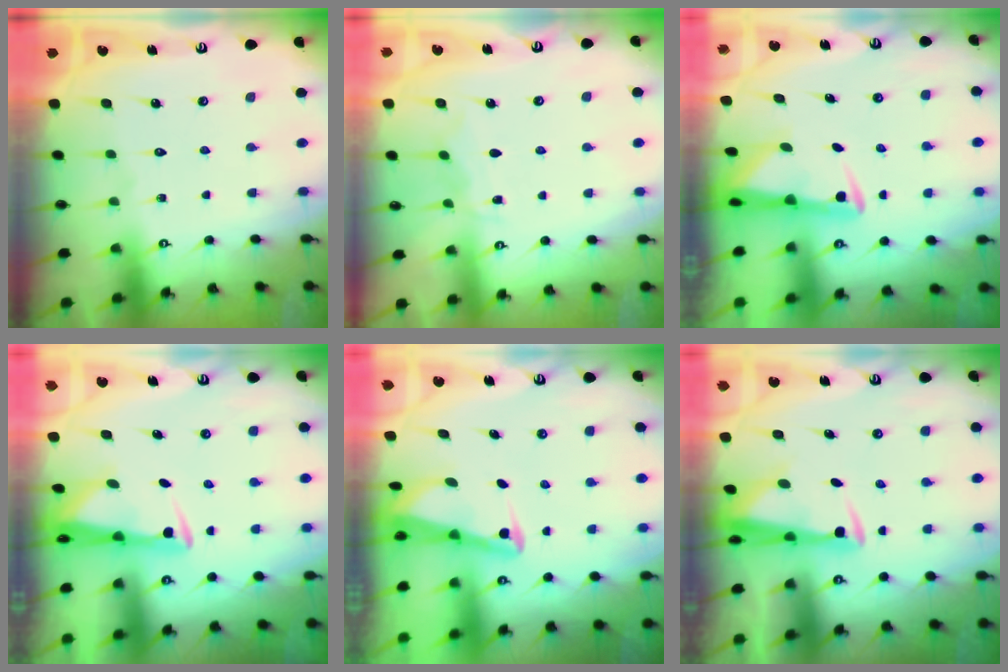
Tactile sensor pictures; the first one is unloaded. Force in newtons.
{"total": 4.7, "press": 4.7, "slide": 0.7}
{"total": 2.7, "press": 2.6, "slide": 0.5}
{"total": 2.9, "press": 2.8, "slide": 0.9}
{"total": 3.2, "press": 3.2, "slide": 0.4}
{"total": 3.2, "press": 3.0, "slide": 1.0}